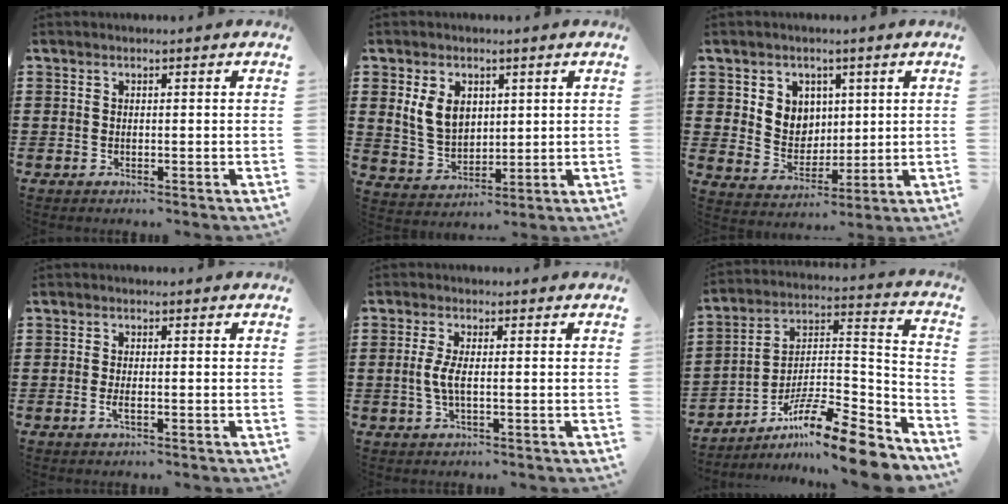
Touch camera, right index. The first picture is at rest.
{"total": 6.5, "force": [2.0, 4.7, 4.0], "torque": [-0.108, 0.010, 0.031]}
{"total": 5.7, "force": [2.4, 5.1, 0.9], "torque": [-0.032, 0.000, 0.040]}
{"total": 1.4, "force": [-0.5, 0.4, 1.2], "torque": [-0.029, -0.003, -0.011]}
{"total": 3.5, "force": [-0.3, 0.8, 3.4], "torque": [-0.090, -0.011, -0.016]}
{"total": 13.8, "force": [-10.3, 1.4, 9.1], "torque": [-0.145, 0.016, -0.191]}